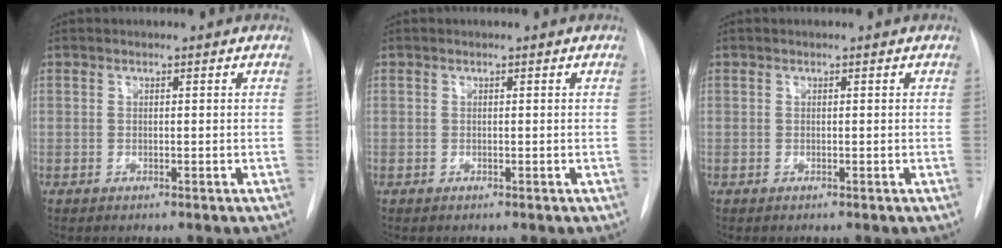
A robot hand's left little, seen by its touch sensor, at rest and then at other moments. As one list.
[{"total": 0.0}, {"total": 0.0}]